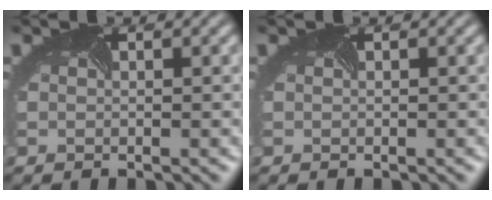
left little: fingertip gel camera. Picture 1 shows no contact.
{"total": 0.0}